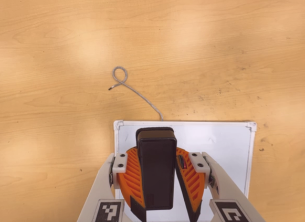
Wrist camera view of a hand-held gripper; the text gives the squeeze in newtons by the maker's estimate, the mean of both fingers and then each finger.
{"total": 11.0, "left": 10.4, "right": 11.6}